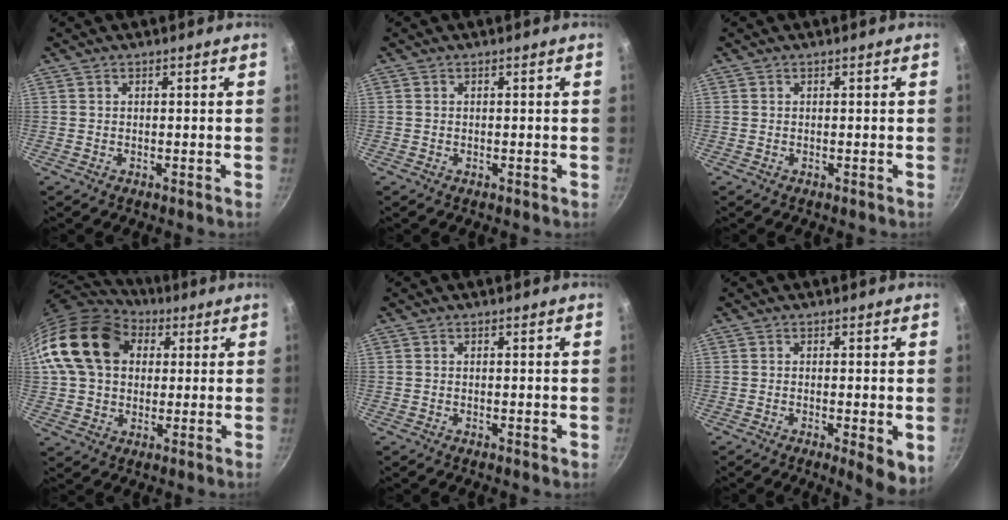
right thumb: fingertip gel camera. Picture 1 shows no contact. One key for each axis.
{"total": 0.0}
{"total": 0.0}
{"total": 18.8, "fx": 4.9, "fy": 14.1, "fz": 11.5, "tx": -0.196, "ty": 0.021, "tz": 0.078}
{"total": 1.0, "fx": -0.1, "fy": 0.3, "fz": 0.9, "tx": -0.013, "ty": 0.000, "tz": -0.003}
{"total": 6.3, "fx": -1.5, "fy": 1.7, "fz": 5.9, "tx": -0.072, "ty": -0.006, "tz": -0.016}